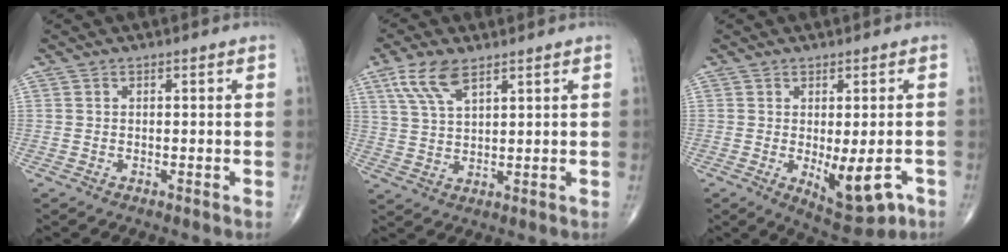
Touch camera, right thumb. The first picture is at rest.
{"total": 7.5, "force": [4.4, 3.0, 5.3], "torque": [-0.105, -0.009, 0.091]}
{"total": 9.3, "force": [-2.6, 3.6, 8.2], "torque": [-0.102, -0.012, -0.025]}